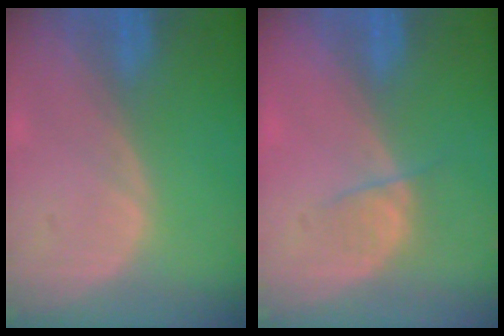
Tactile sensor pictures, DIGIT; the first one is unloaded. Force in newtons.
{"total": 2.5, "press": 2.3, "slide": 0.9}